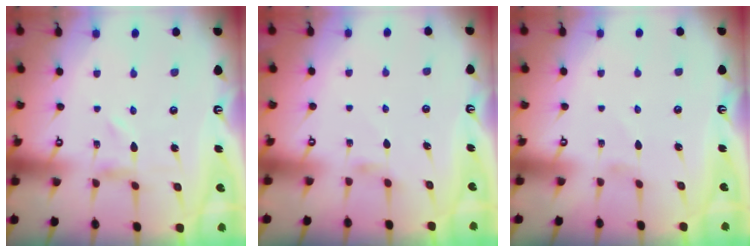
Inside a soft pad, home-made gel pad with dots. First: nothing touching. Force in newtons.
{"total": 2.7, "press": 2.7, "slide": 0.5}
{"total": 0.0}